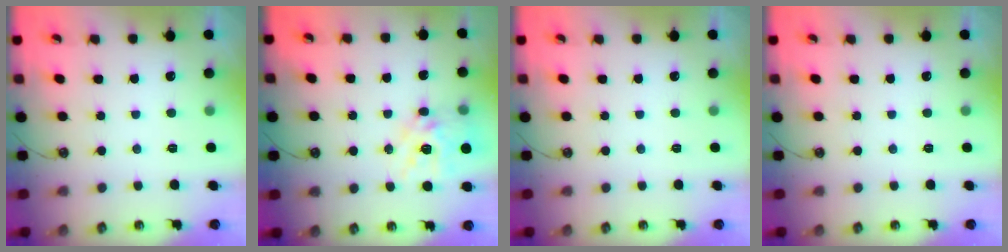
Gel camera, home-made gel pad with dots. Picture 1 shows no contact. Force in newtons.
{"total": 14.7, "press": 14.7, "slide": 1.4}
{"total": 0.0}
{"total": 0.0}